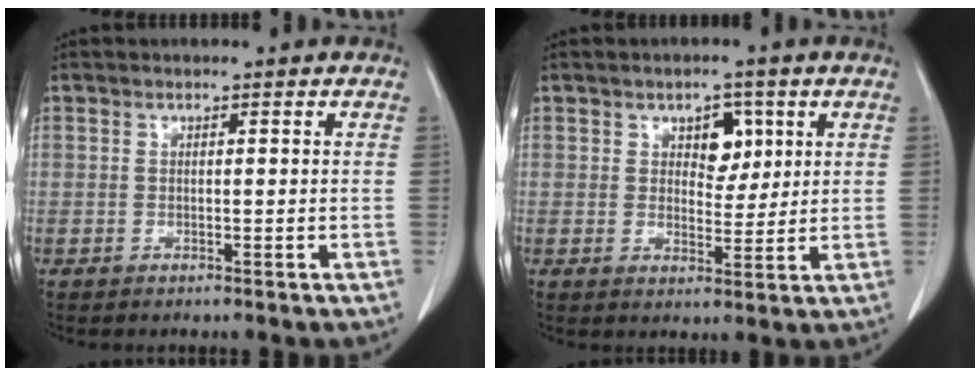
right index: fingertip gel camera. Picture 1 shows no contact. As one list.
[{"total": 4.6, "force": [1.8, 2.8, 3.1], "torque": [-0.040, 0.006, 0.030]}]